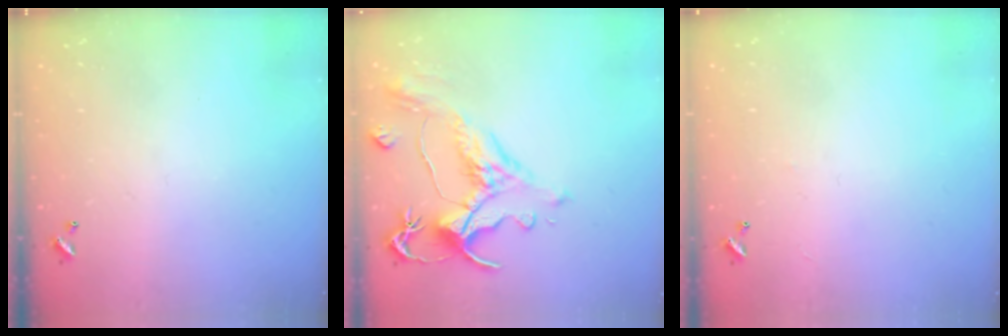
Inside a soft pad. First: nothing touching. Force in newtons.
{"total": 1.5, "press": 0.2, "slide": 1.5}
{"total": 2.3, "press": 2.2, "slide": 0.3}